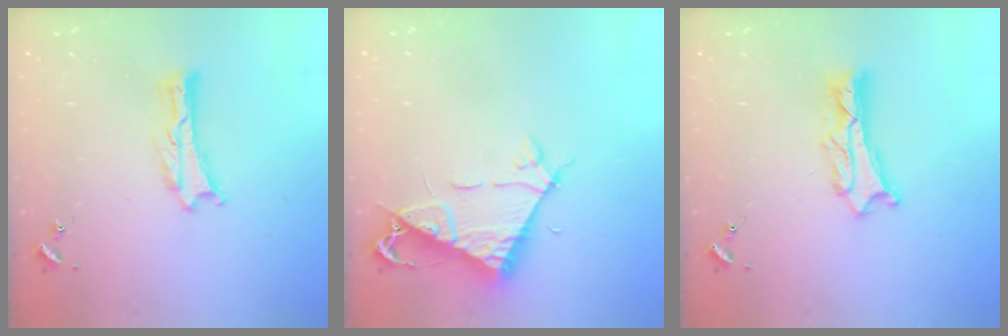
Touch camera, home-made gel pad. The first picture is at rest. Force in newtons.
{"total": 7.1, "press": 7.0, "slide": 0.8}
{"total": 2.6, "press": 2.6, "slide": 0.3}